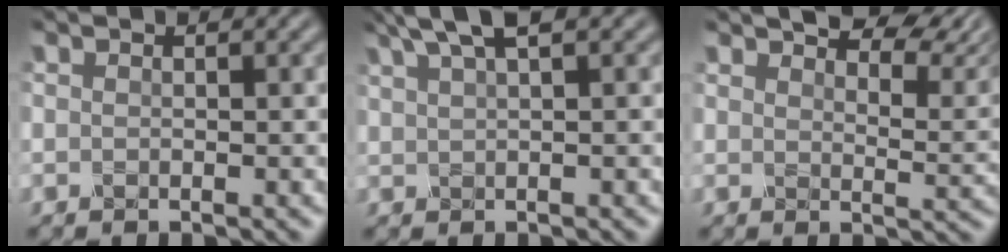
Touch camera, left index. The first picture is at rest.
{"total": 3.0, "force": [2.4, -0.1, 1.7], "torque": [-0.027, 0.014, 0.048]}
{"total": 7.1, "force": [5.4, 2.2, 4.0], "torque": [-0.046, 0.021, 0.075]}